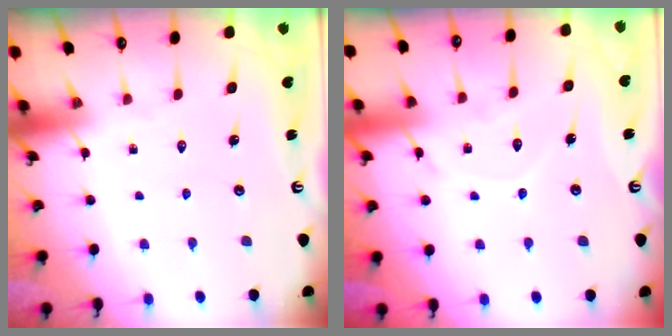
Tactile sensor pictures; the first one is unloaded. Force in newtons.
{"total": 8.7, "press": 8.7, "slide": 0.7}